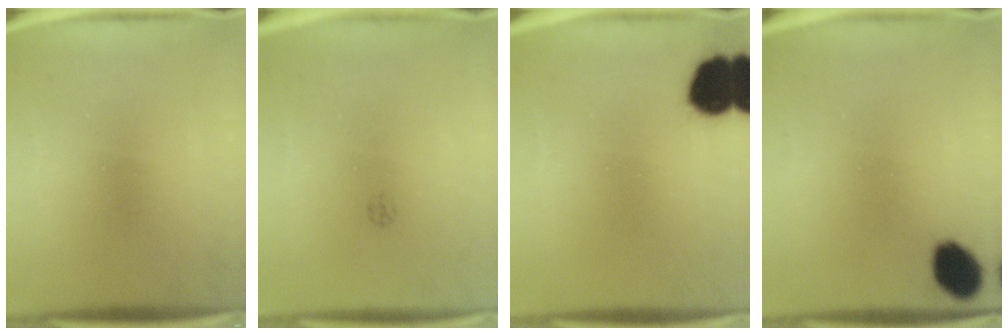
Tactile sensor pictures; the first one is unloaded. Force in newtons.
{"total": 1.0}
{"total": 12.4}
{"total": 8.6}